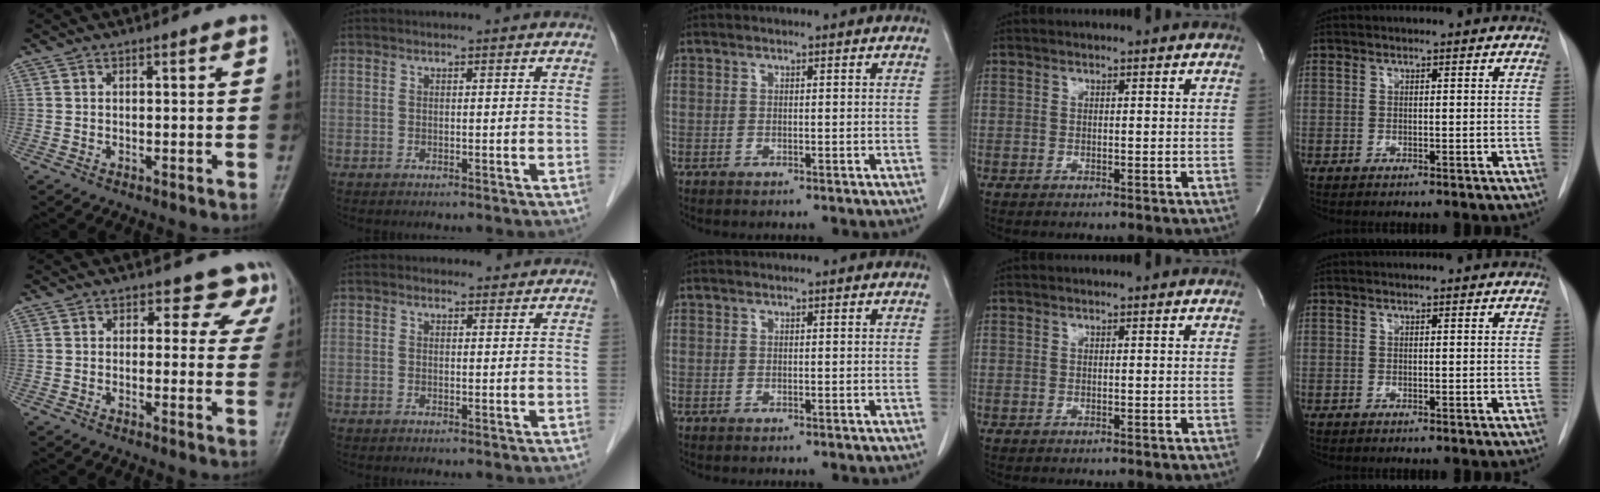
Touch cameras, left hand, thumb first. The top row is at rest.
{"thumb": {"total": 6.4, "force": [4.7, 4.3, 0.9], "torque": [0.040, -0.017, 0.029]}, "index": {"total": 1.5, "force": [1.2, 0.9, -0.1], "torque": [0.001, 0.005, 0.013]}}